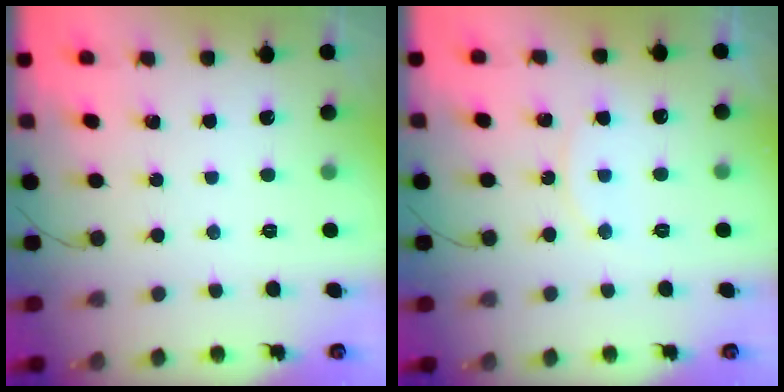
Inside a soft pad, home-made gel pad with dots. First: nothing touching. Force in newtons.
{"total": 5.4, "press": 5.4, "slide": 0.4}